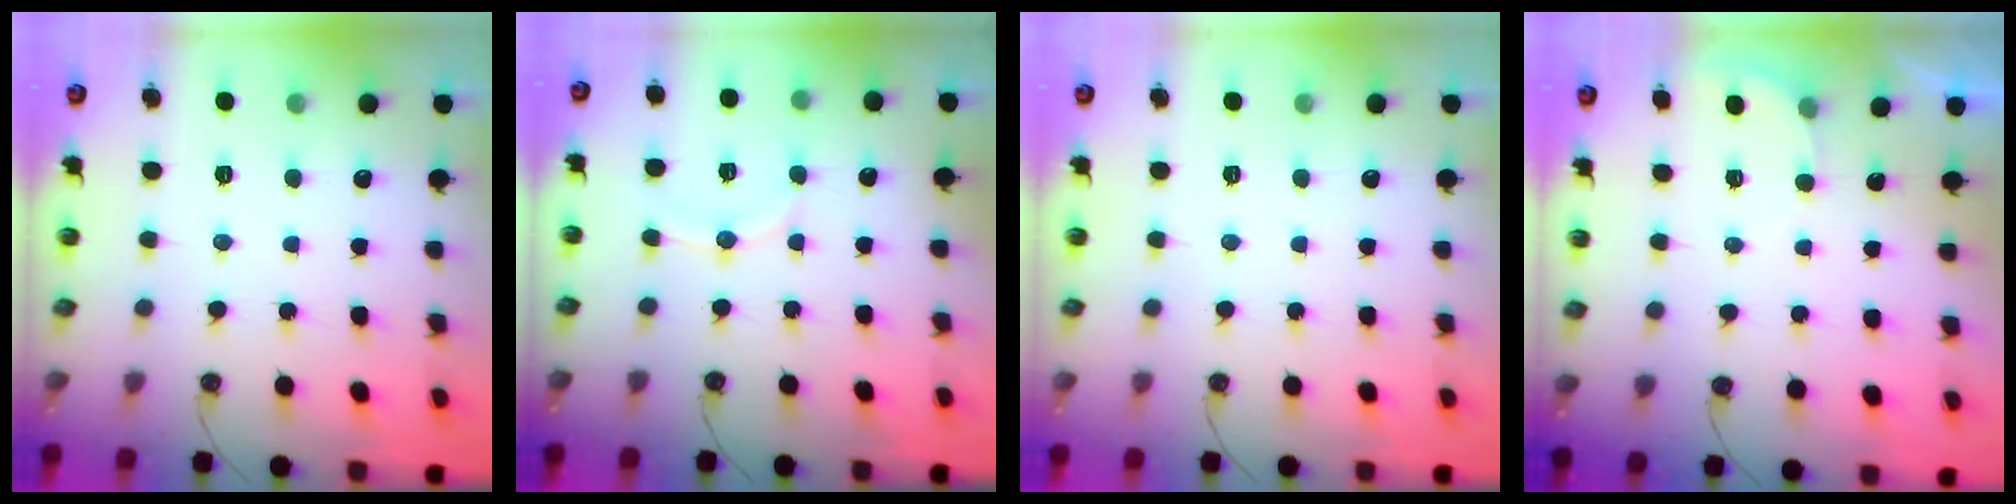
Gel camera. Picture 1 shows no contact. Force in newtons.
{"total": 8.4, "press": 7.9, "slide": 2.7}
{"total": 0.0}
{"total": 1.4, "press": 1.4, "slide": 0.1}